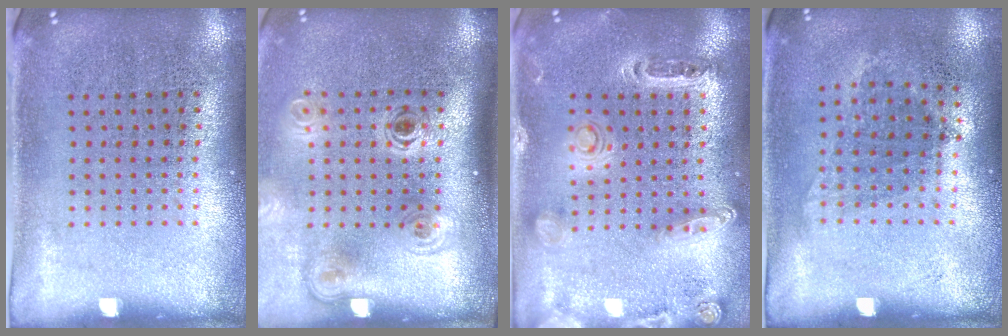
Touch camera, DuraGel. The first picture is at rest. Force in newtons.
{"total": 2.0, "press": 1.4, "slide": 1.5}
{"total": 1.4, "press": 1.3, "slide": 0.3}
{"total": 1.0, "press": 0.8, "slide": 0.6}